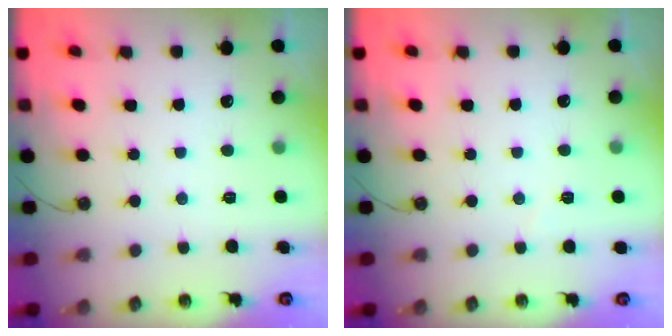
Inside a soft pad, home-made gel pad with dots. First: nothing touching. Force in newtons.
{"total": 2.8, "press": 2.7, "slide": 0.8}